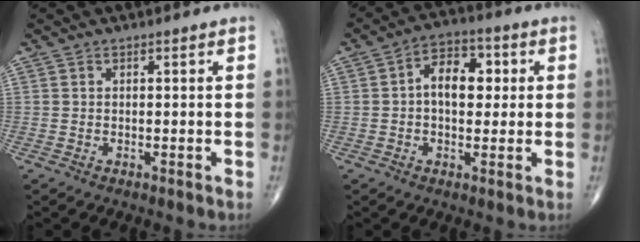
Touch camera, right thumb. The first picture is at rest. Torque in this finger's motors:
{"motor_torque": [-0.33, 0.69, 0.32, 0.09, 0.21]}